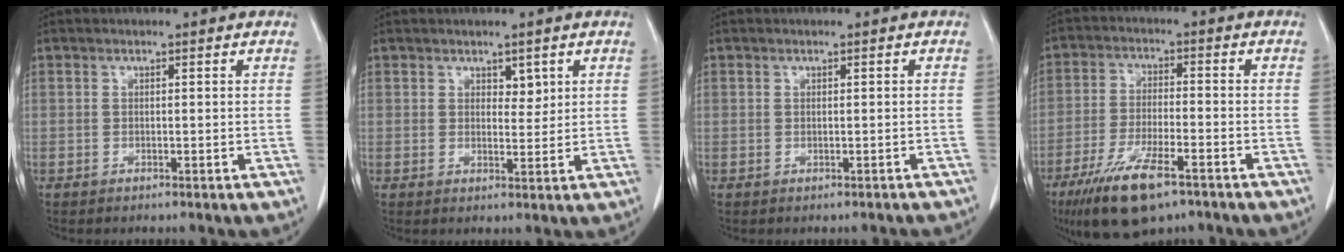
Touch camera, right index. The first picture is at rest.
{"total": 2.1, "force": [1.1, 1.2, 1.2], "torque": [-0.013, -0.005, 0.020]}
{"total": 1.2, "force": [-1.0, 0.6, 0.0], "torque": [0.002, 0.008, -0.013]}
{"total": 11.6, "force": [-7.5, 2.9, 8.4], "torque": [-0.159, -0.020, -0.128]}